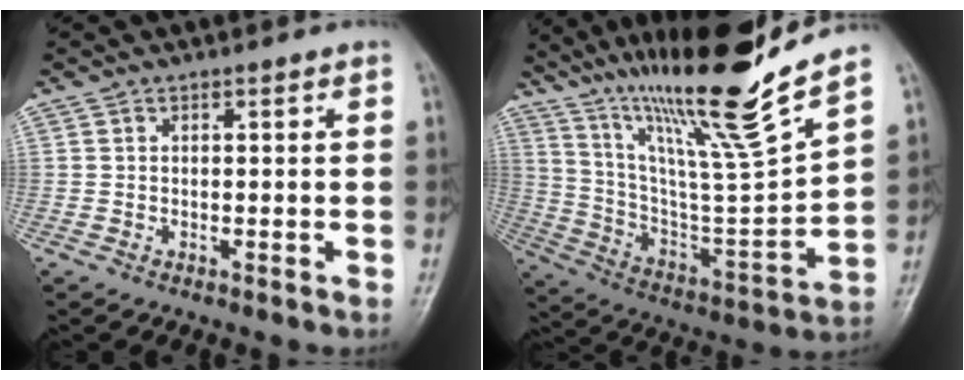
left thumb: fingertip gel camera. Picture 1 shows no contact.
{"total": 24.3, "force": [17.4, 1.4, 16.8], "torque": [-0.259, -0.075, 0.312]}